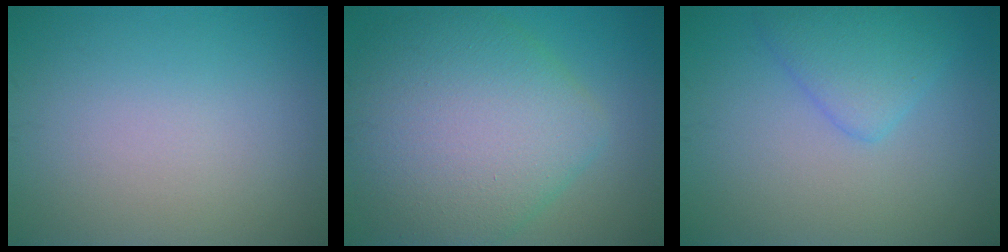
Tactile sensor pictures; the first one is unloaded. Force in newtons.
{"total": 10.2, "press": 10.2, "slide": 0.4}
{"total": 3.1, "press": 3.1, "slide": 0.1}